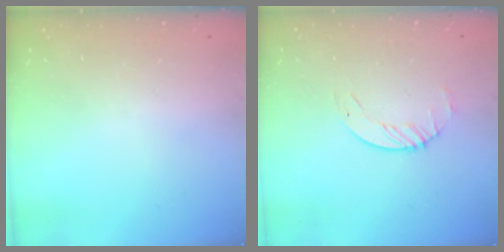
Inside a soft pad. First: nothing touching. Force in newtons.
{"total": 1.7, "press": 1.7, "slide": 0.2}